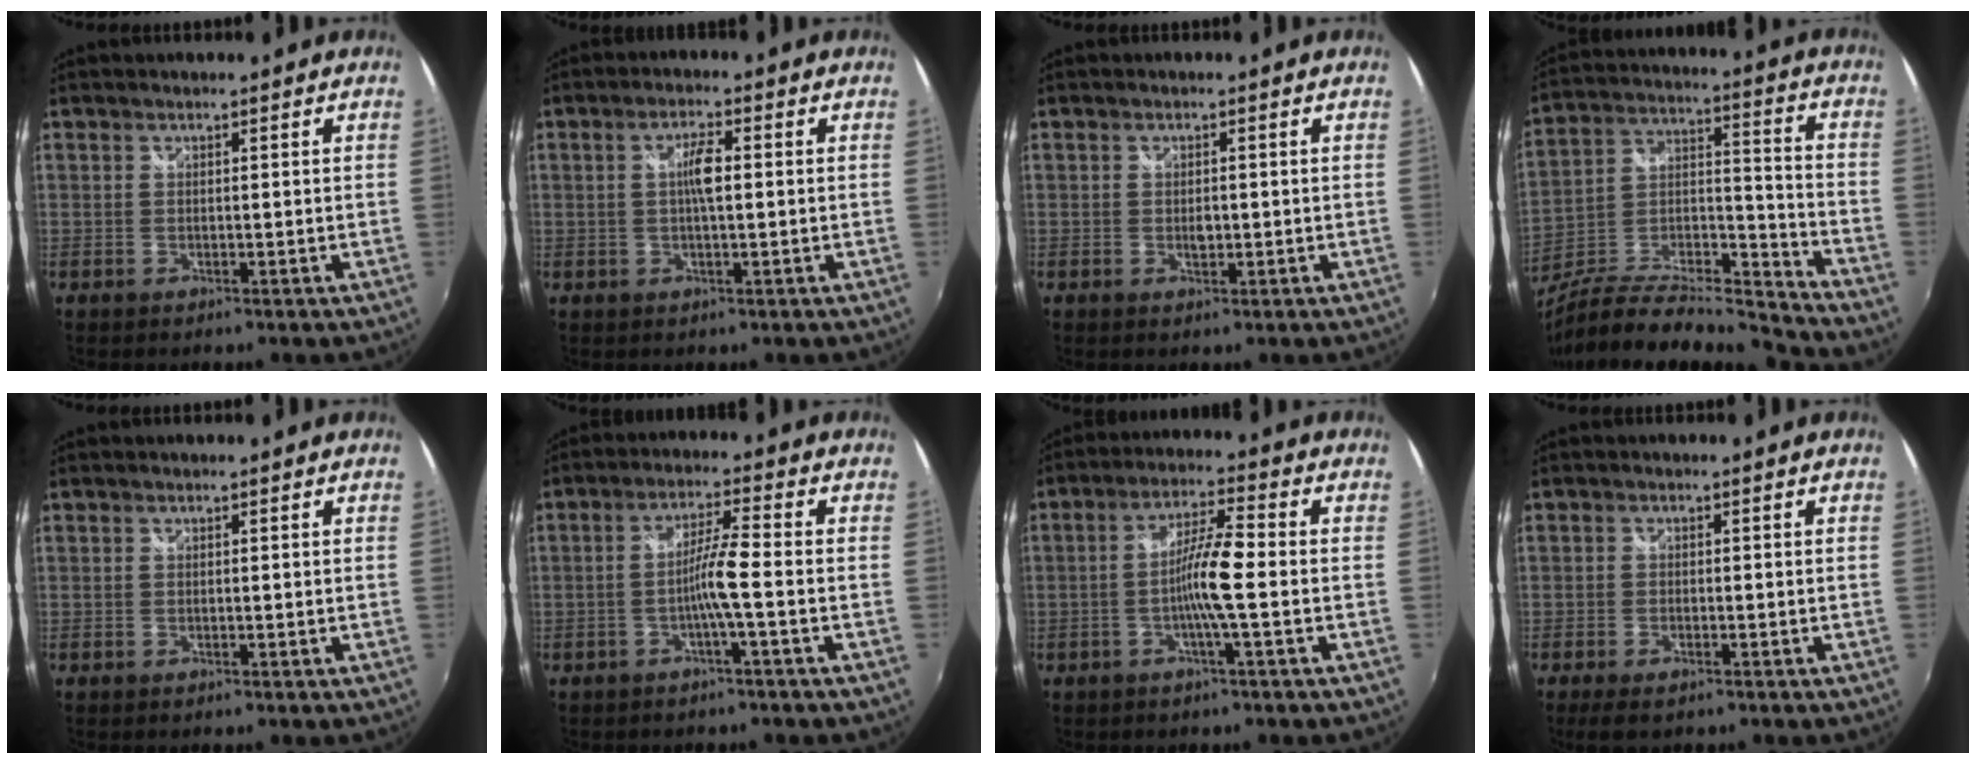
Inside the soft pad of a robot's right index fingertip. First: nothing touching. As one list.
[{"total": 3.8, "force": [0.3, 1.0, 3.7], "torque": [-0.067, 0.005, 0.005]}, {"total": 1.7, "force": [-0.2, 1.0, 1.3], "torque": [-0.022, 0.000, -0.002]}, {"total": 19.0, "force": [-16.4, 2.4, 9.2], "torque": [-0.167, -0.006, -0.286]}, {"total": 0.0}, {"total": 5.3, "force": [-1.7, -0.7, 4.9], "torque": [-0.097, 0.003, -0.031]}, {"total": 7.4, "force": [-1.6, 0.0, 7.2], "torque": [-0.139, 0.004, -0.032]}, {"total": 4.0, "force": [-2.9, 1.4, 2.4], "torque": [-0.056, -0.017, -0.051]}]